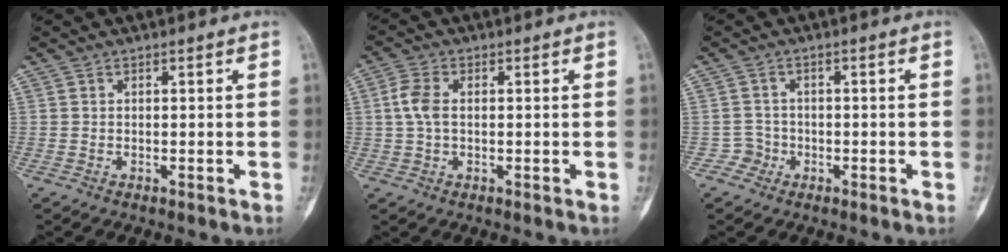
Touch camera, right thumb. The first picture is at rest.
{"total": 4.7, "force": [0.4, 2.7, 3.8], "torque": [-0.094, 0.010, 0.003]}
{"total": 2.4, "force": [-1.1, 2.1, -0.4], "torque": [0.022, 0.011, -0.028]}